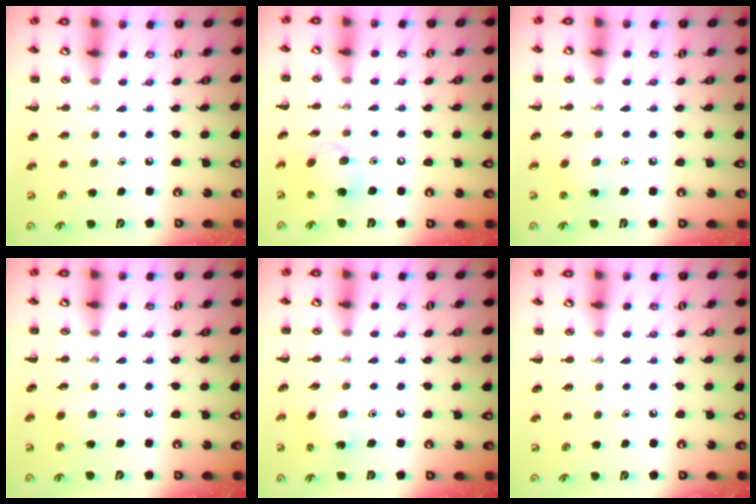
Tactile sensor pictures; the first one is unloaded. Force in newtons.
{"total": 12.0, "press": 11.6, "slide": 3.0}
{"total": 4.9, "press": 4.7, "slide": 1.4}
{"total": 2.1, "press": 2.0, "slide": 0.7}
{"total": 2.4, "press": 2.2, "slide": 0.8}
{"total": 0.0}